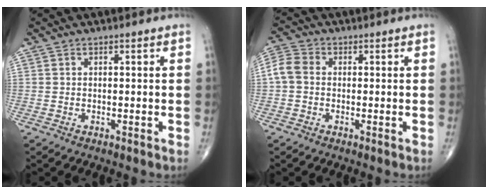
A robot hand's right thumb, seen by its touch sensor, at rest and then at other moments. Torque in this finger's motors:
{"motor_torque": [-0.13, 0.20, -0.01, -0.04, 0.02]}